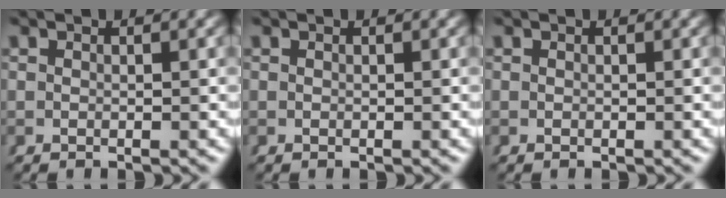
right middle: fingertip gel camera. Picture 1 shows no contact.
{"total": 0.0}
{"total": 0.0}